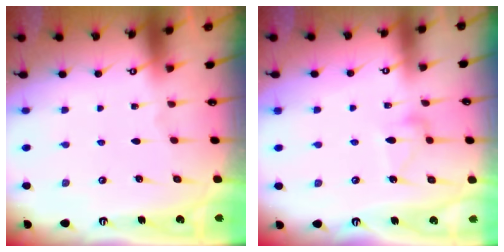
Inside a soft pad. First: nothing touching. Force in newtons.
{"total": 8.3, "press": 8.3, "slide": 0.1}